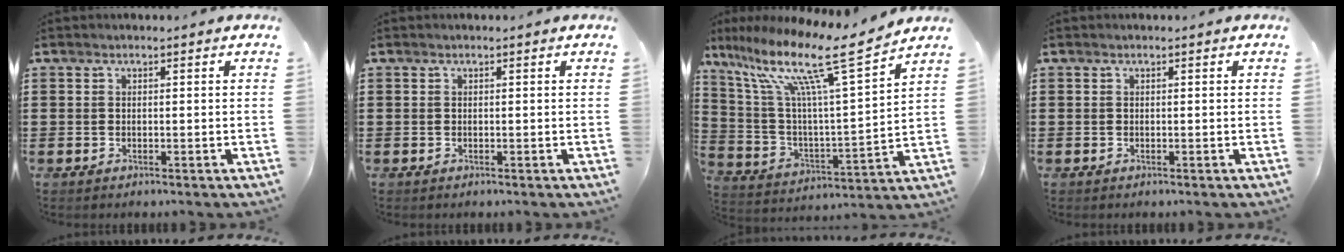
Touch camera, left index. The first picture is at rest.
{"total": 0.0}
{"total": 14.8, "force": [10.1, 1.5, 10.6], "torque": [-0.228, -0.058, 0.158]}
{"total": 0.0}